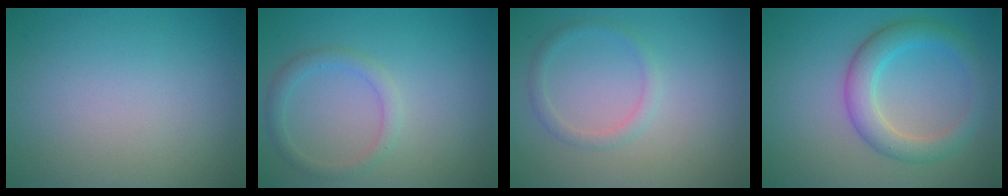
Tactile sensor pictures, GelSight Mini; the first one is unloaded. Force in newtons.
{"total": 1.8, "press": 1.8, "slide": 0.1}
{"total": 1.3, "press": 1.3, "slide": 0.1}
{"total": 4.0, "press": 4.0, "slide": 0.1}